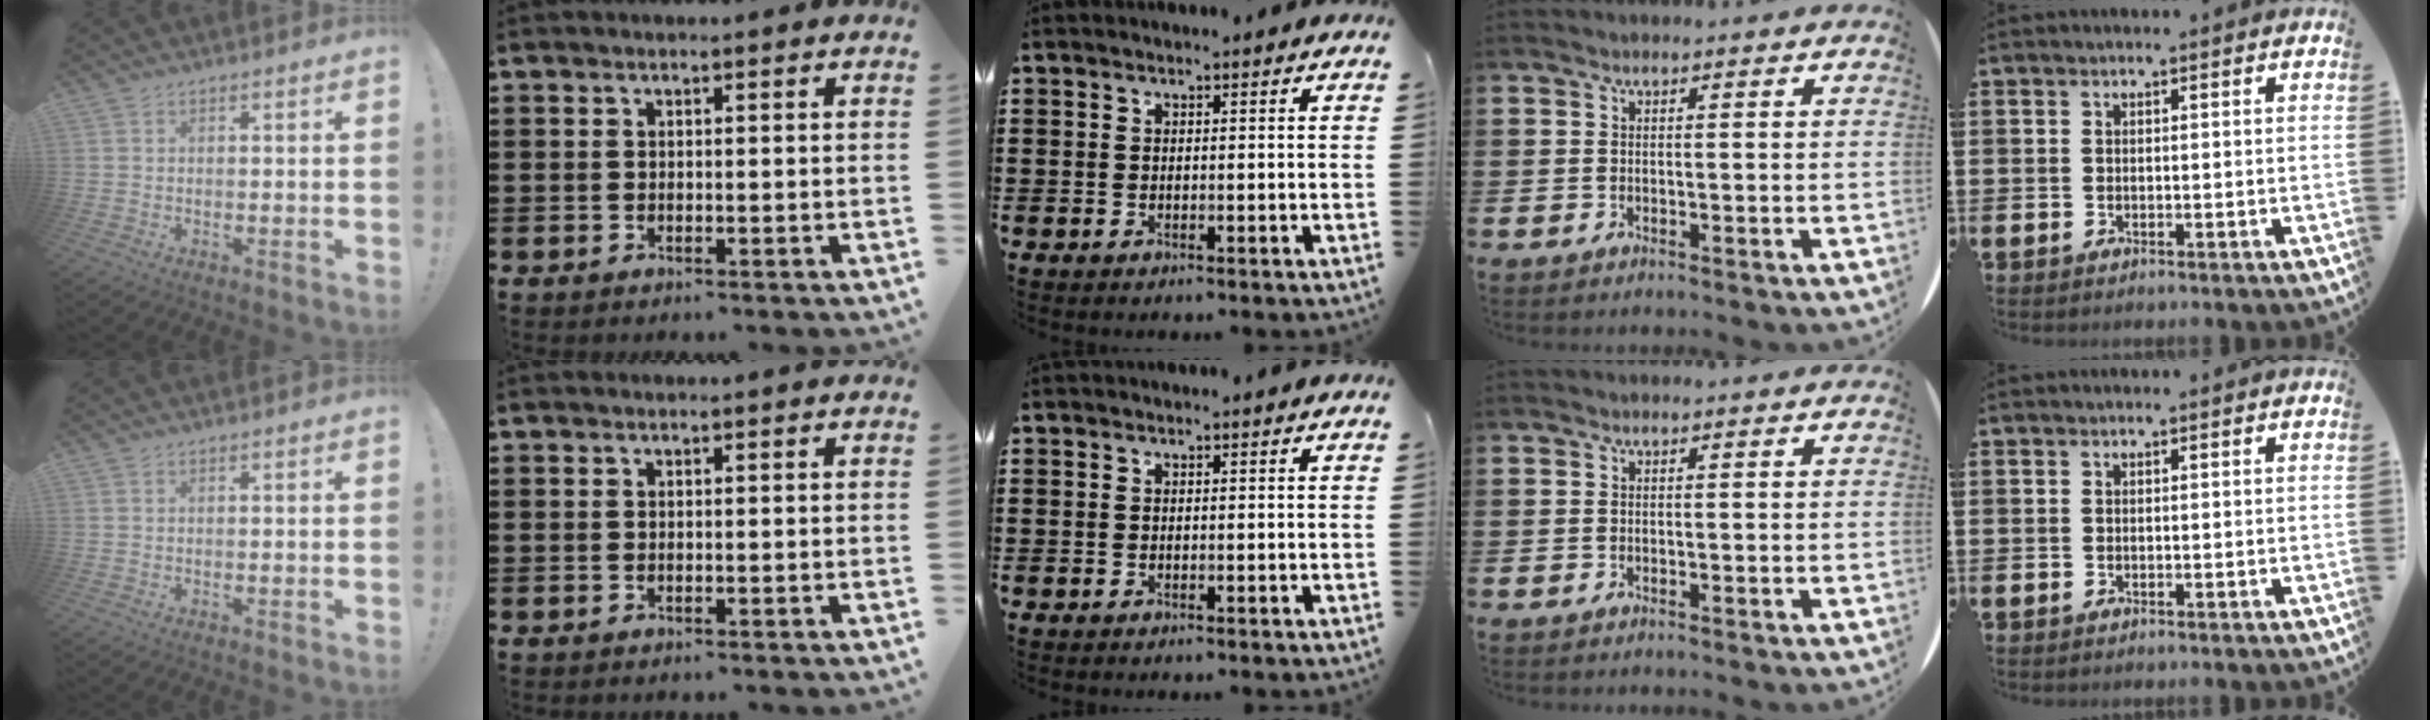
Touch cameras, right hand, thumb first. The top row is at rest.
{}